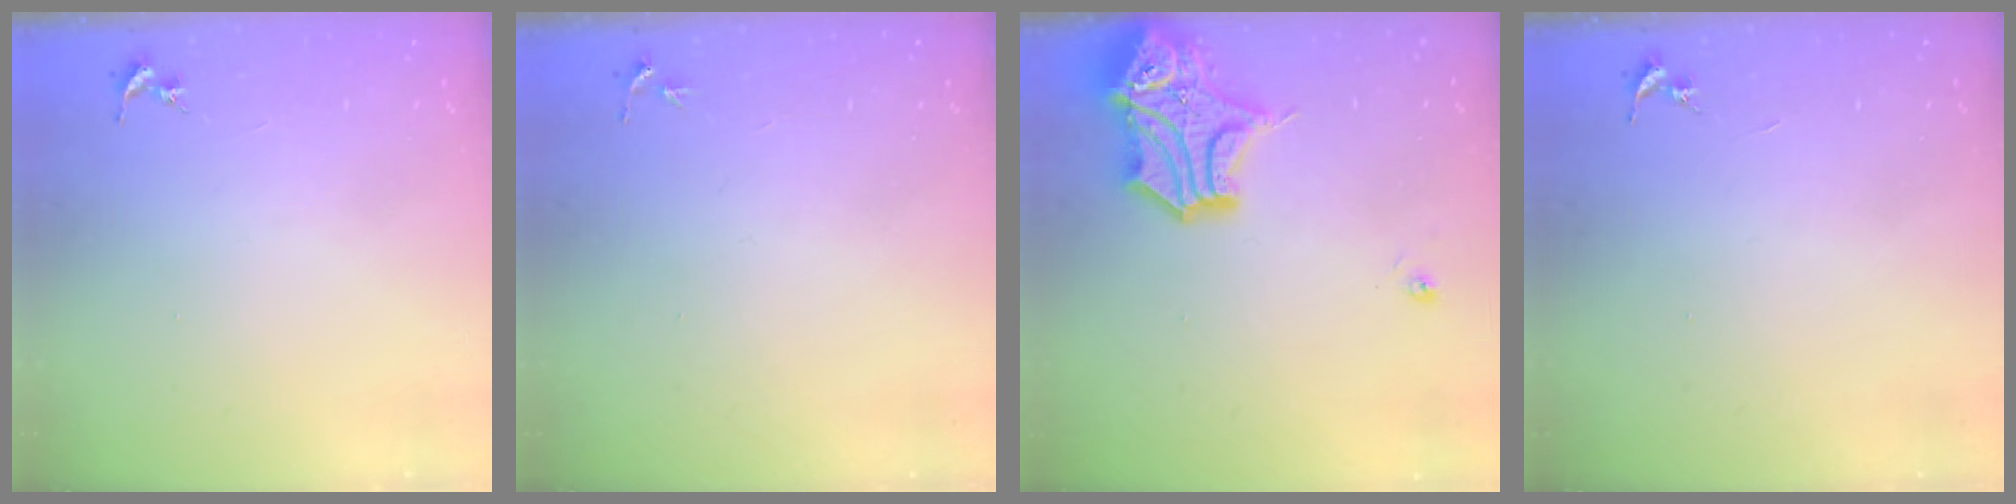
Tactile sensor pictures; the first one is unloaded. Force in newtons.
{"total": 2.6, "press": 2.5, "slide": 0.3}
{"total": 16.0, "press": 15.9, "slide": 2.2}
{"total": 0.0}